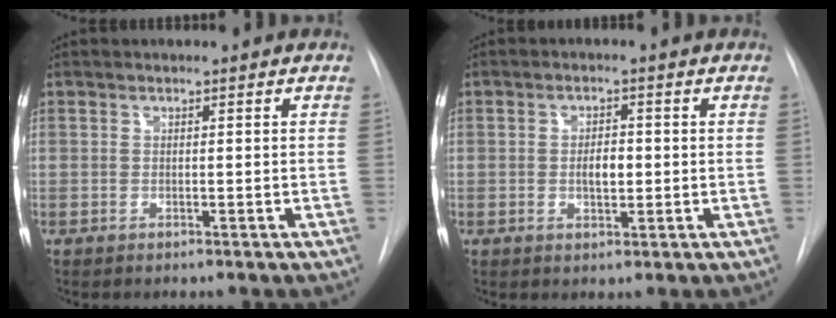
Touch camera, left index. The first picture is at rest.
{"total": 3.0, "force": [-1.0, 1.3, 2.6], "torque": [-0.042, -0.005, -0.012]}